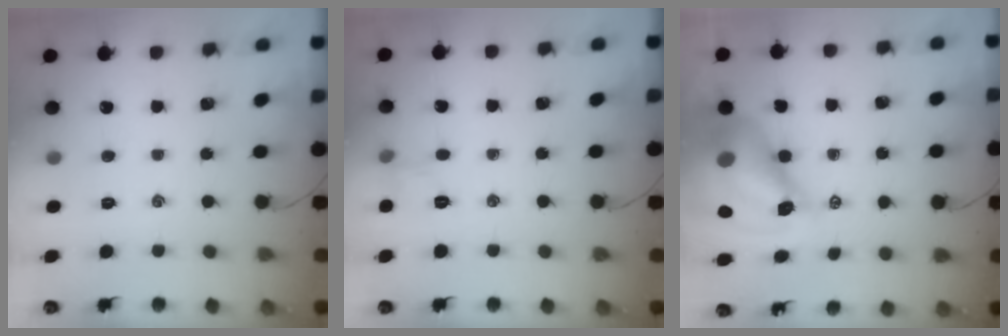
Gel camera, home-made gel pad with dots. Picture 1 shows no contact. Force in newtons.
{"total": 6.0, "press": 5.9, "slide": 1.2}
{"total": 17.4, "press": 16.6, "slide": 5.1}